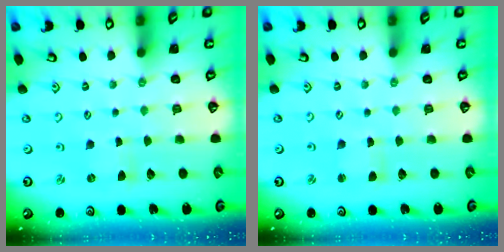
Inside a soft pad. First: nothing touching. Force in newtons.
{"total": 2.2, "press": 2.2, "slide": 0.2}